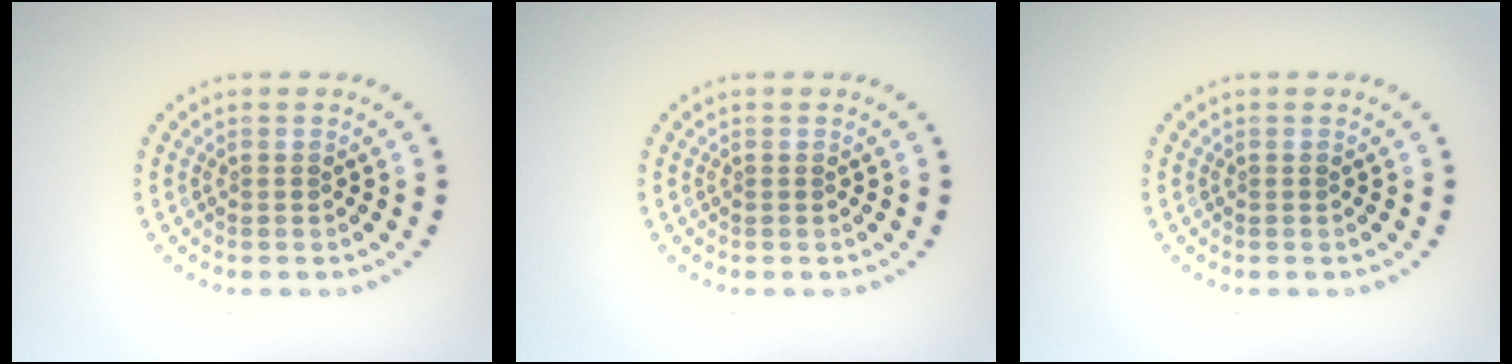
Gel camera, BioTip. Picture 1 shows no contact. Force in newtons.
{"total": 0.0}
{"total": 0.0}